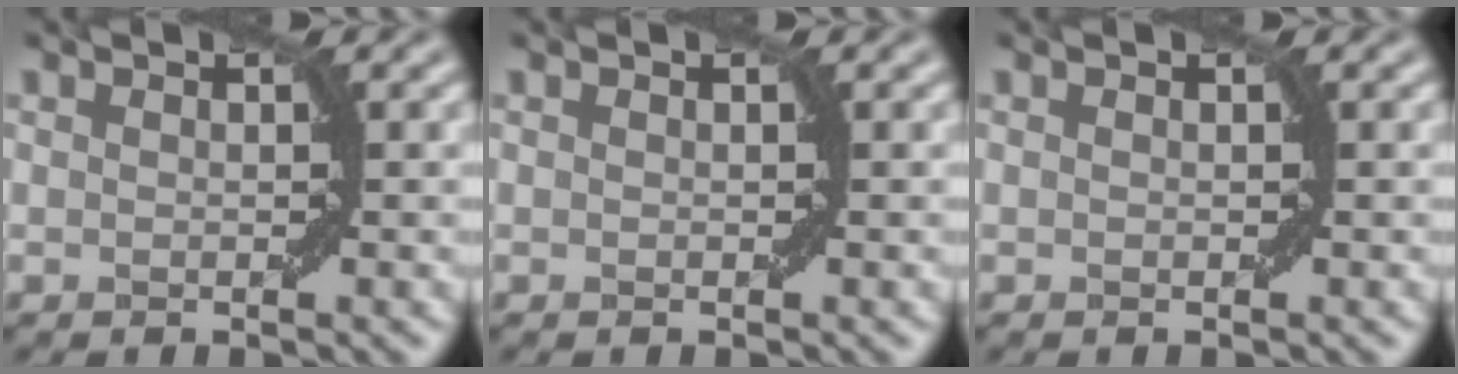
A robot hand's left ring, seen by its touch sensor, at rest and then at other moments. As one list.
[{"total": 0.0}, {"total": 0.0}]